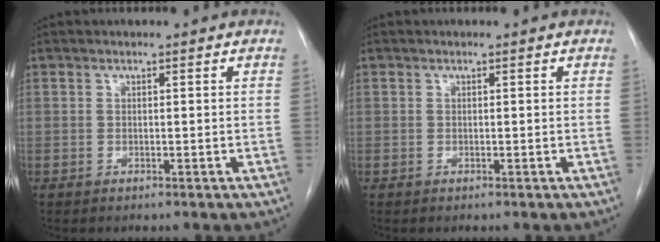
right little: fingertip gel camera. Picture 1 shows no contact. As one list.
[{"total": 0.0}]